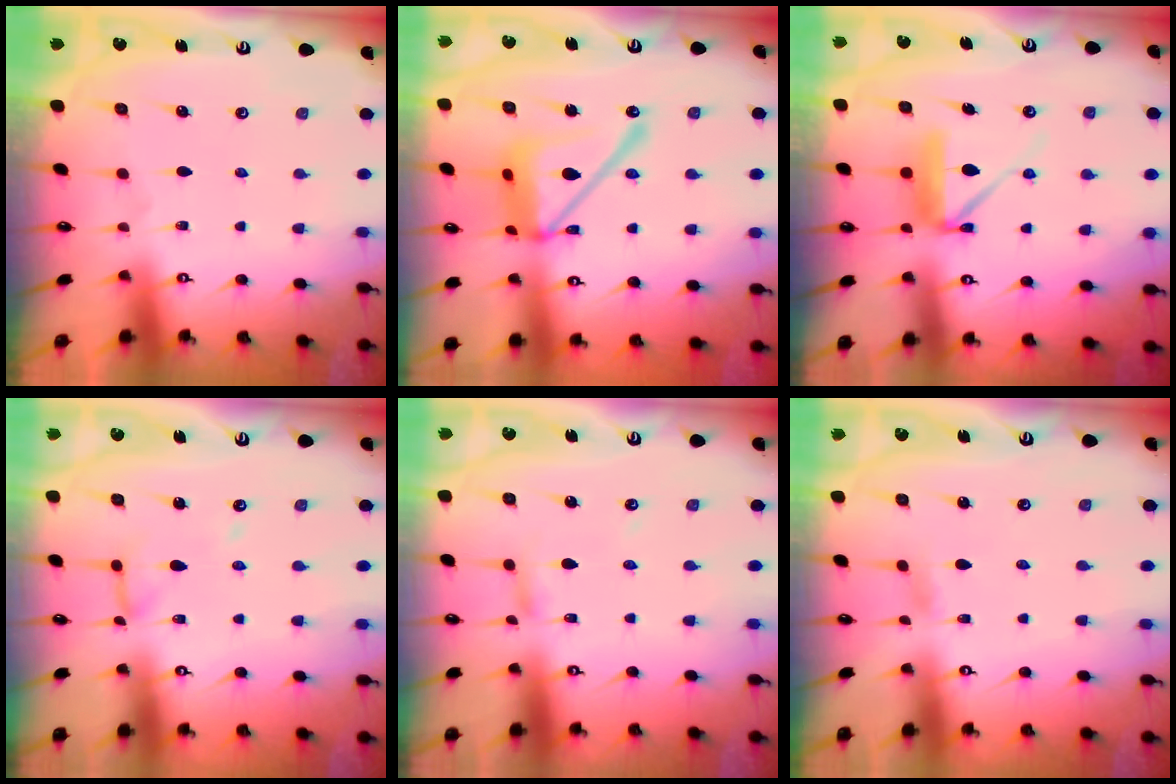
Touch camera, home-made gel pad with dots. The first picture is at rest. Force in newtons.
{"total": 17.7, "press": 17.7, "slide": 1.6}
{"total": 10.1, "press": 10.1, "slide": 0.7}
{"total": 7.8, "press": 7.8, "slide": 0.7}
{"total": 3.3, "press": 3.3, "slide": 0.1}
{"total": 2.4, "press": 2.4, "slide": 0.3}